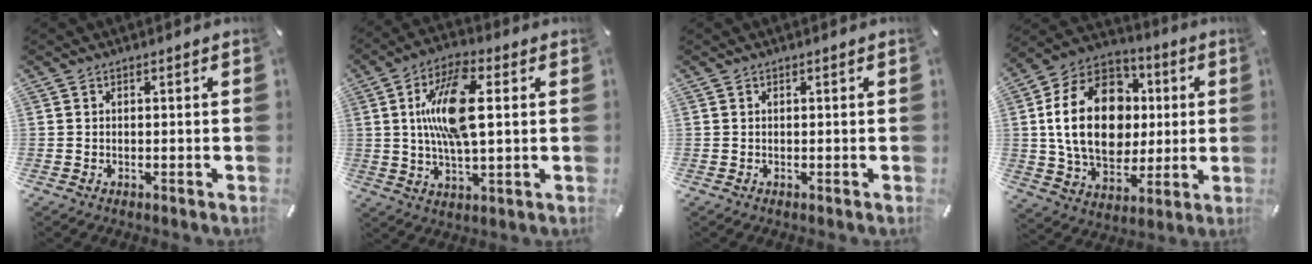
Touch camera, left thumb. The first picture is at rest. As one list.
[{"total": 15.4, "force": [2.8, 6.3, 13.8], "torque": [-0.285, 0.000, 0.039]}, {"total": 0.0}, {"total": 22.5, "force": [1.8, 16.9, 14.7], "torque": [-0.290, 0.012, 0.033]}]